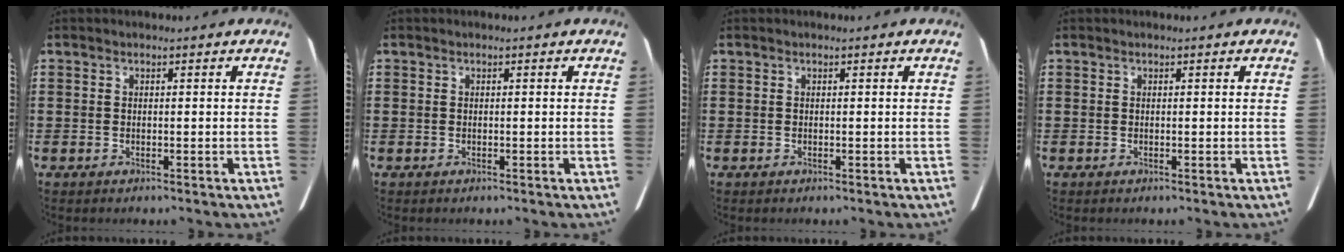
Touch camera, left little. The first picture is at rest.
{"total": 0.0}
{"total": 0.0}
{"total": 0.0}